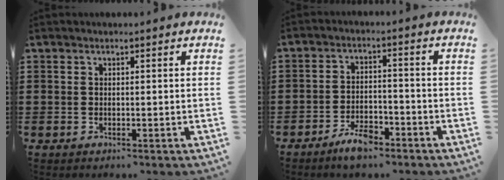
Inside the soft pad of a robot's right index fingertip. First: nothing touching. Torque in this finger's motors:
{"motor_torque": [2.14, 0.00, 0.35, 0.09]}